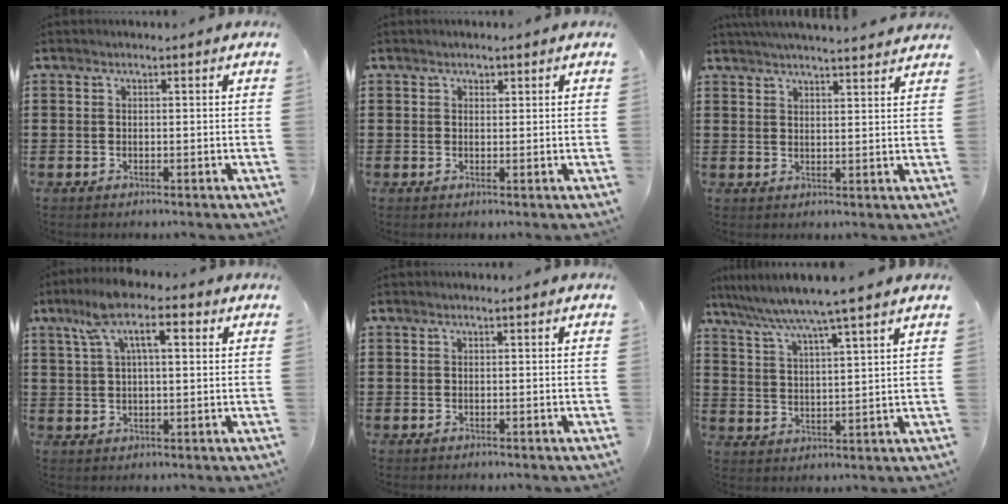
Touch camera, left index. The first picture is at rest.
{"total": 0.9, "force": [0.6, 0.6, 0.3], "torque": [-0.007, 0.003, 0.013]}
{"total": 3.3, "force": [3.2, -0.5, 0.6], "torque": [-0.020, -0.013, 0.058]}
{"total": 8.4, "force": [3.8, 2.9, 6.9], "torque": [-0.146, 0.011, 0.063]}
{"total": 0.0}
{"total": 6.1, "force": [5.2, -1.2, 2.9], "torque": [-0.077, -0.032, 0.085]}